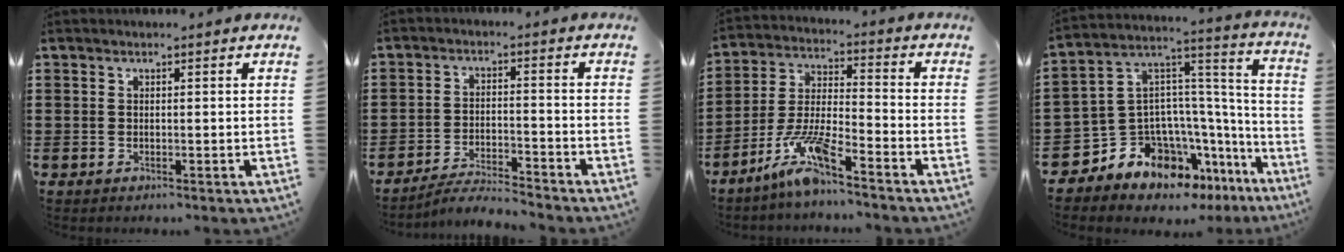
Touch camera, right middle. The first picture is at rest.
{"total": 4.4, "force": [-4.3, 0.2, 1.1], "torque": [-0.028, 0.000, -0.089]}
{"total": 8.8, "force": [-6.7, 0.8, 5.7], "torque": [-0.131, -0.013, -0.133]}
{"total": 10.4, "force": [-8.5, 5.5, 2.6], "torque": [-0.084, -0.006, -0.167]}